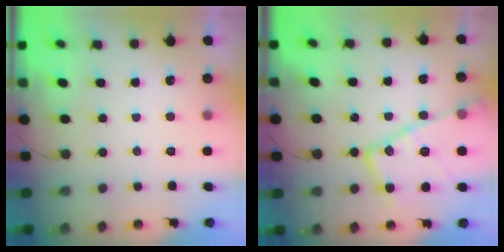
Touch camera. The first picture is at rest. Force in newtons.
{"total": 21.1, "press": 21.0, "slide": 2.3}